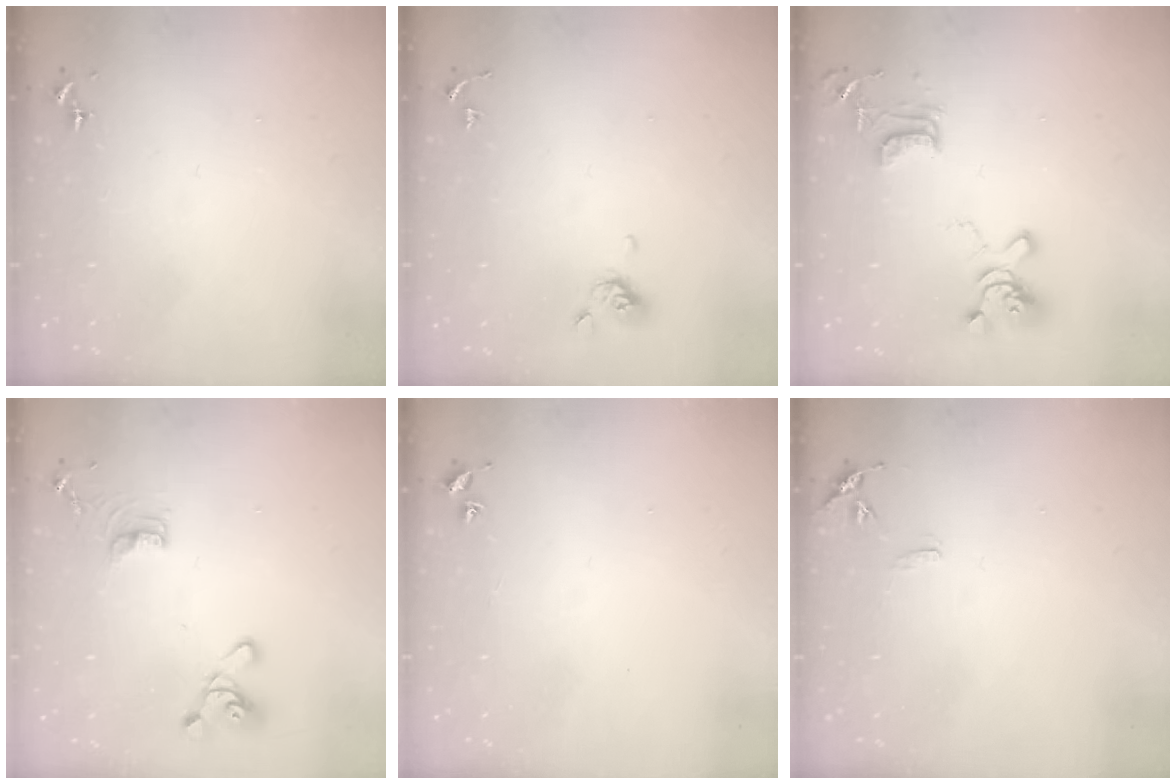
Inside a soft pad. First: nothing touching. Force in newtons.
{"total": 5.4, "press": 5.2, "slide": 1.4}
{"total": 15.8, "press": 15.7, "slide": 1.6}
{"total": 11.7, "press": 11.5, "slide": 2.1}
{"total": 1.9, "press": 1.9, "slide": 0.2}
{"total": 6.4, "press": 6.4, "slide": 0.5}